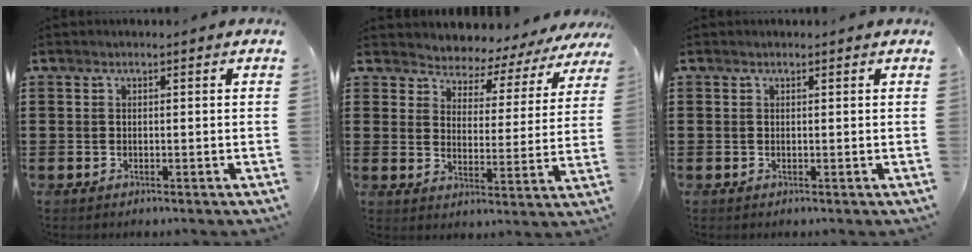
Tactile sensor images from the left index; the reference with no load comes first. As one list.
[{"total": 3.6, "force": [3.5, 0.8, -0.3], "torque": [-0.023, -0.033, 0.052]}, {"total": 0.6, "force": [0.4, 0.5, 0.0], "torque": [-0.002, 0.003, 0.008]}]